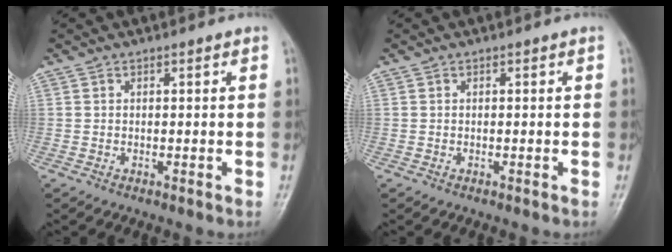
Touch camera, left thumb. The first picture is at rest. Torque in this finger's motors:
{"motor_torque": [0.01, 0.01, 0.00, -0.04, 0.00]}